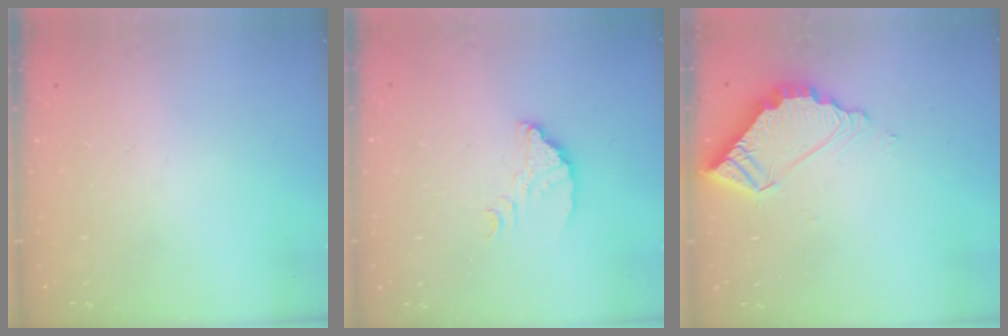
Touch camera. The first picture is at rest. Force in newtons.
{"total": 3.6, "press": 3.6, "slide": 0.2}
{"total": 7.3, "press": 7.3, "slide": 0.1}